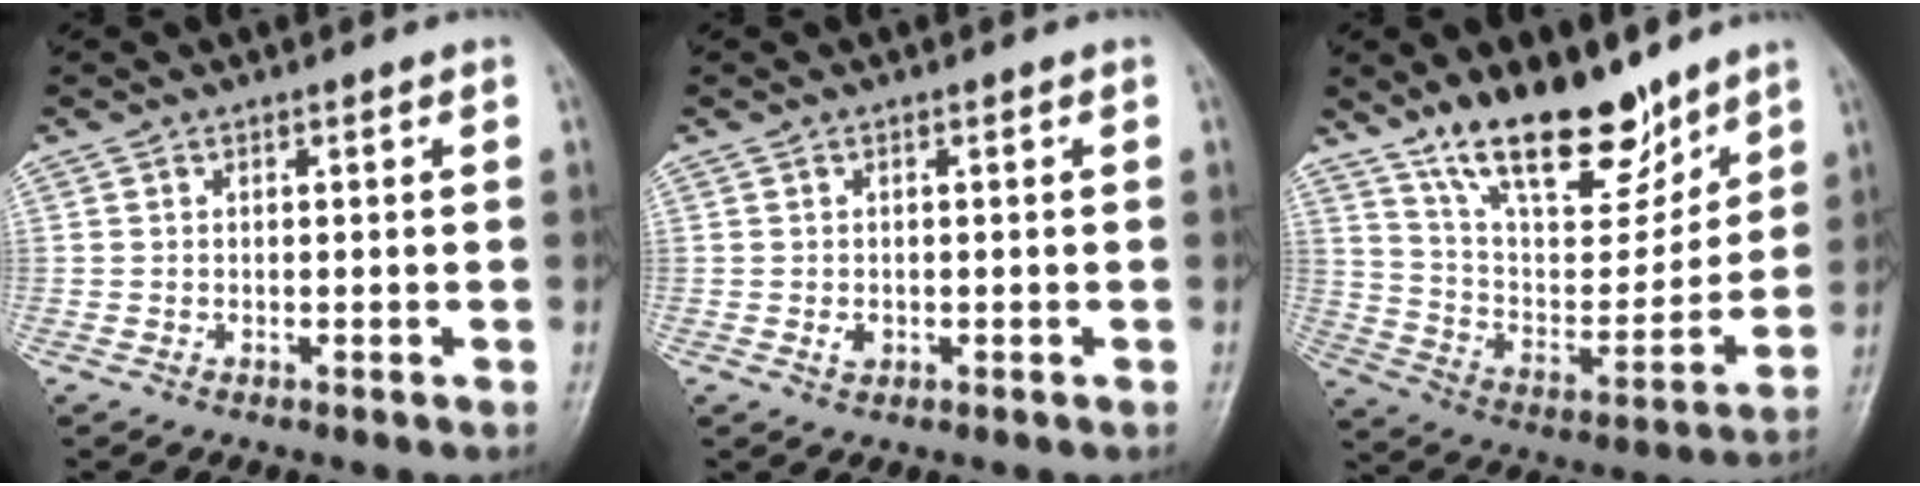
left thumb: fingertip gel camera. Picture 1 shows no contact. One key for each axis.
{"total": 1.3, "fx": -0.4, "fy": 1.0, "fz": 0.8, "tx": -0.006, "ty": 0.001, "tz": -0.004}
{"total": 19.9, "fx": 14.2, "fy": 7.9, "fz": 11.4, "tx": -0.136, "ty": -0.083, "tz": 0.251}